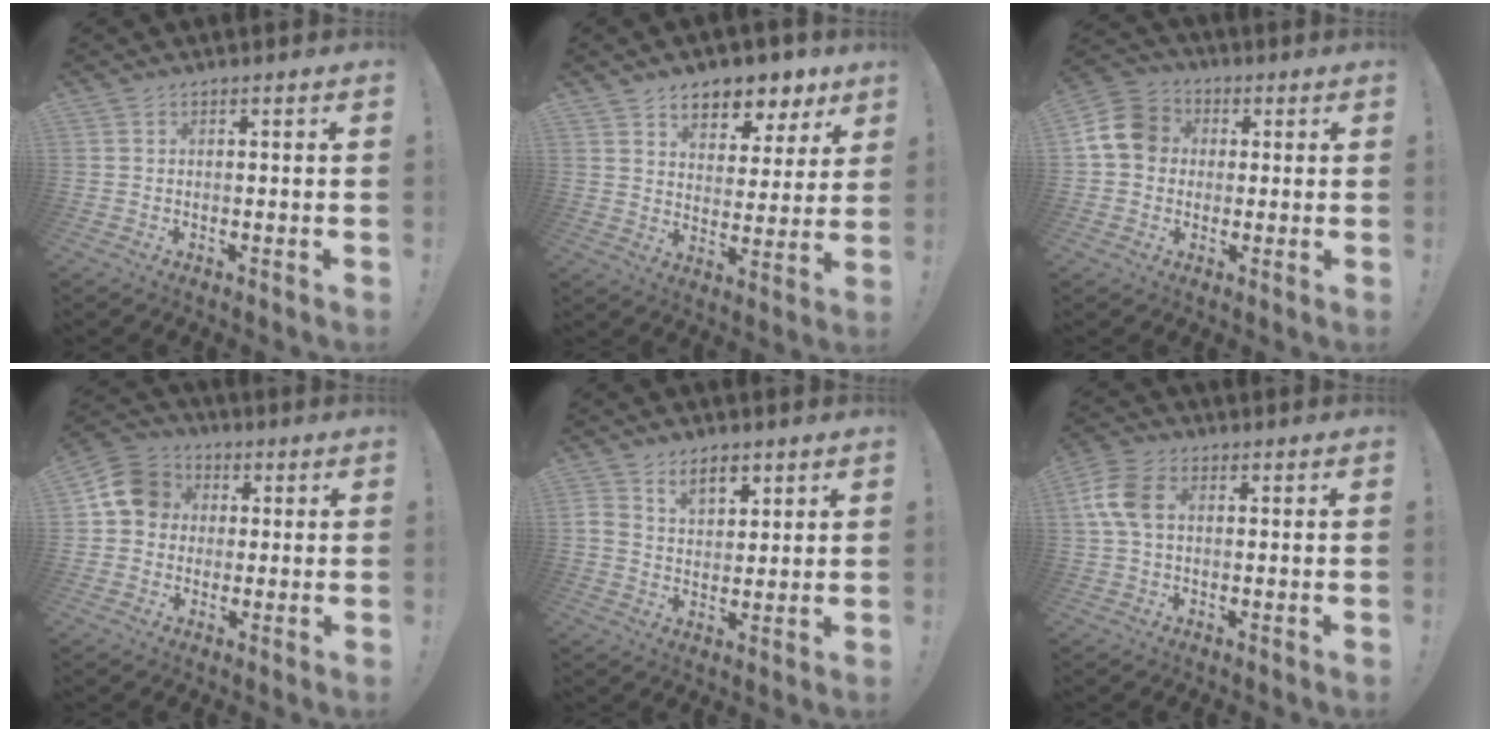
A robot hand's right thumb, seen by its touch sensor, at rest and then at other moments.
{"total": 8.6, "force": [6.4, 4.9, 3.0], "torque": [-0.032, -0.053, 0.116]}
{"total": 12.4, "force": [1.5, 10.5, 6.4], "torque": [-0.107, 0.016, 0.037]}
{"total": 11.4, "force": [1.9, 10.0, 5.1], "torque": [-0.069, 0.007, 0.040]}
{"total": 7.4, "force": [4.7, 4.5, 3.6], "torque": [-0.063, -0.017, 0.088]}
{"total": 8.7, "force": [1.3, 5.9, 6.3], "torque": [-0.131, 0.012, 0.028]}